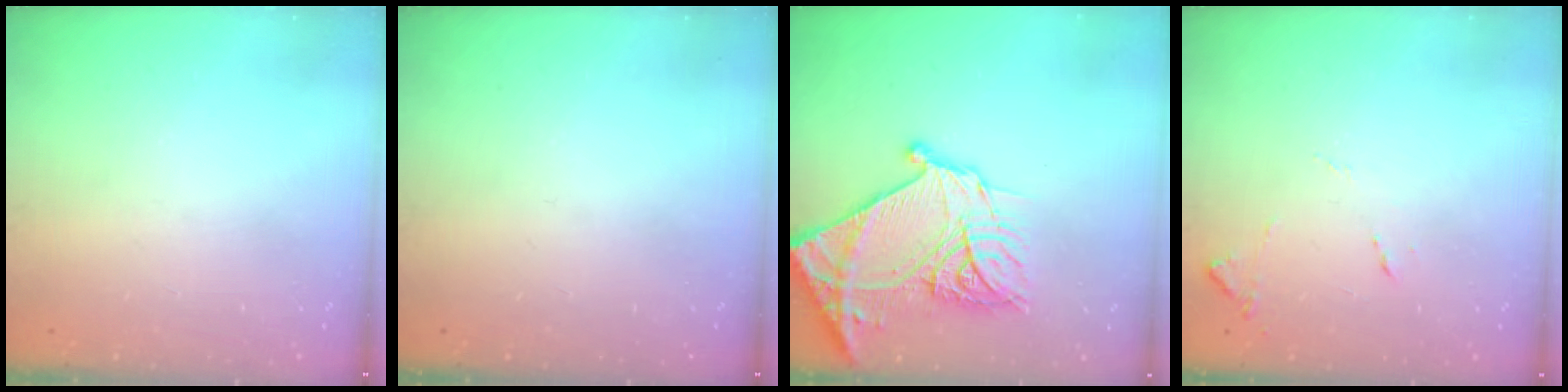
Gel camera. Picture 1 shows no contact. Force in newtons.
{"total": 0.0}
{"total": 25.3, "press": 25.1, "slide": 2.8}
{"total": 8.2, "press": 8.2, "slide": 0.6}